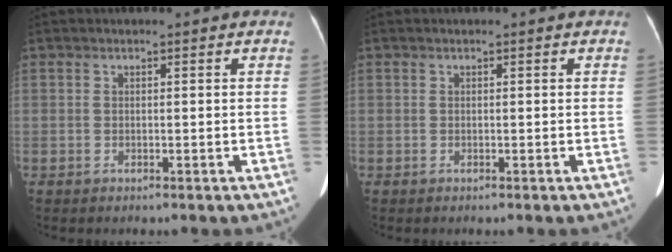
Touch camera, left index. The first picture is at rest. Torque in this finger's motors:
{"motor_torque": [0.00, 0.01, 0.00, 0.00]}